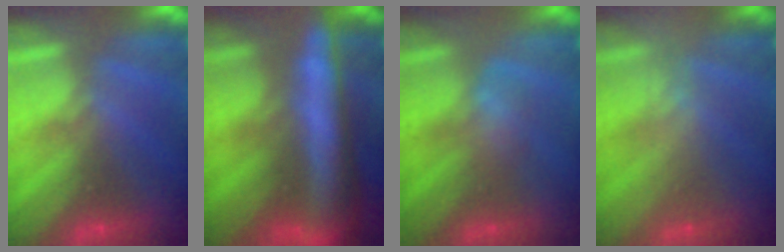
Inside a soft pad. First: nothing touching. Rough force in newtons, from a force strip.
{"total": 9.4}
{"total": 2.8}
{"total": 2.5}